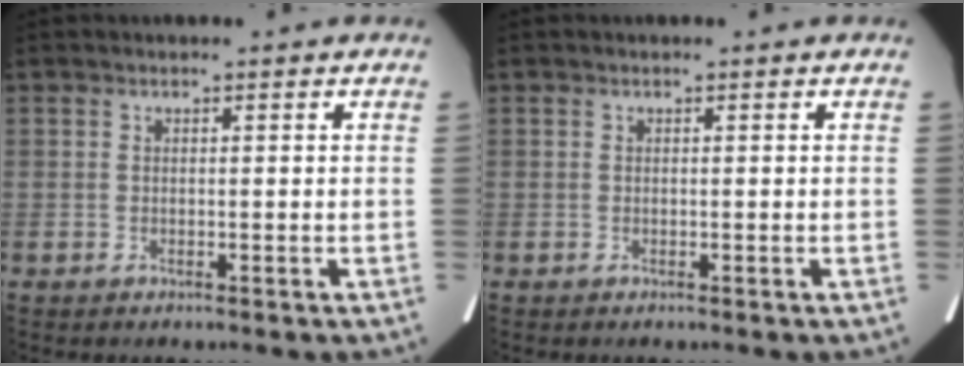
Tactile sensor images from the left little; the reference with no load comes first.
{"total": 0.0}